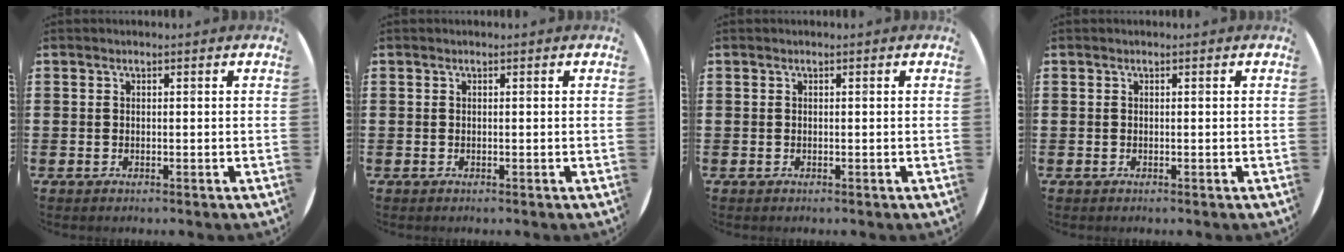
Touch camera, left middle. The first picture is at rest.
{"total": 0.0}
{"total": 0.0}
{"total": 0.0}